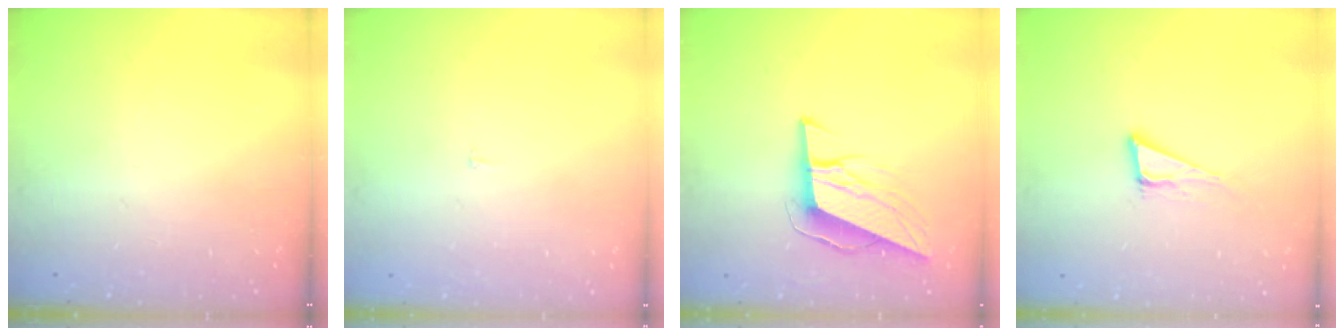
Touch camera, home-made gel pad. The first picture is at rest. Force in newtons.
{"total": 2.3, "press": 2.3, "slide": 0.2}
{"total": 10.3, "press": 9.8, "slide": 3.0}
{"total": 8.3, "press": 7.6, "slide": 3.4}